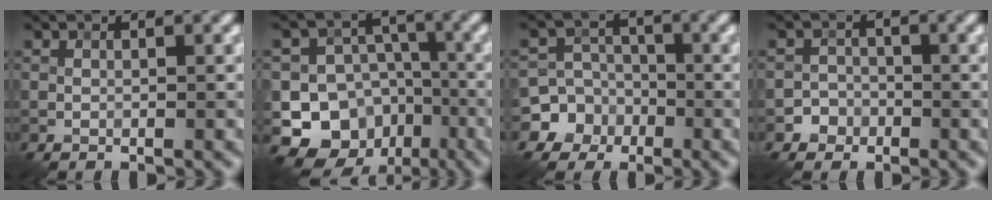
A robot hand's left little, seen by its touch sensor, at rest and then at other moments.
{"total": 12.9, "force": [-6.2, 10.7, 3.6], "torque": [-0.051, -0.021, -0.110]}
{"total": 7.5, "force": [-3.2, 6.8, 0.4], "torque": [-0.002, -0.004, -0.076]}
{"total": 1.9, "force": [-1.1, 1.5, -0.1], "torque": [0.024, 0.008, -0.023]}